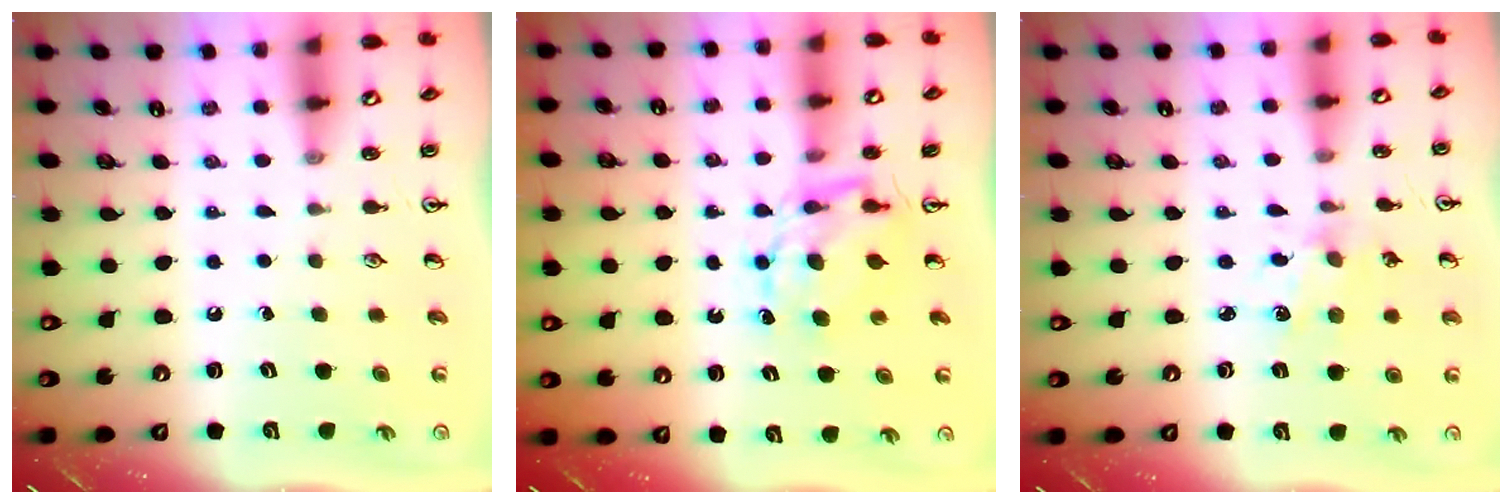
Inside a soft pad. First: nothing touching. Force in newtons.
{"total": 6.8, "press": 6.8, "slide": 0.4}
{"total": 2.1, "press": 2.1, "slide": 0.4}